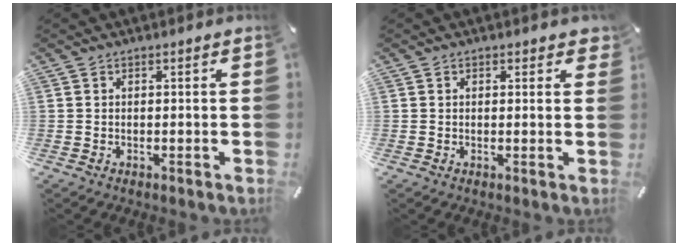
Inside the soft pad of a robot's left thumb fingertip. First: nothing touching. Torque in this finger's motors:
{"motor_torque": [0.72, 0.26, 0.05, 0.05, 0.02]}